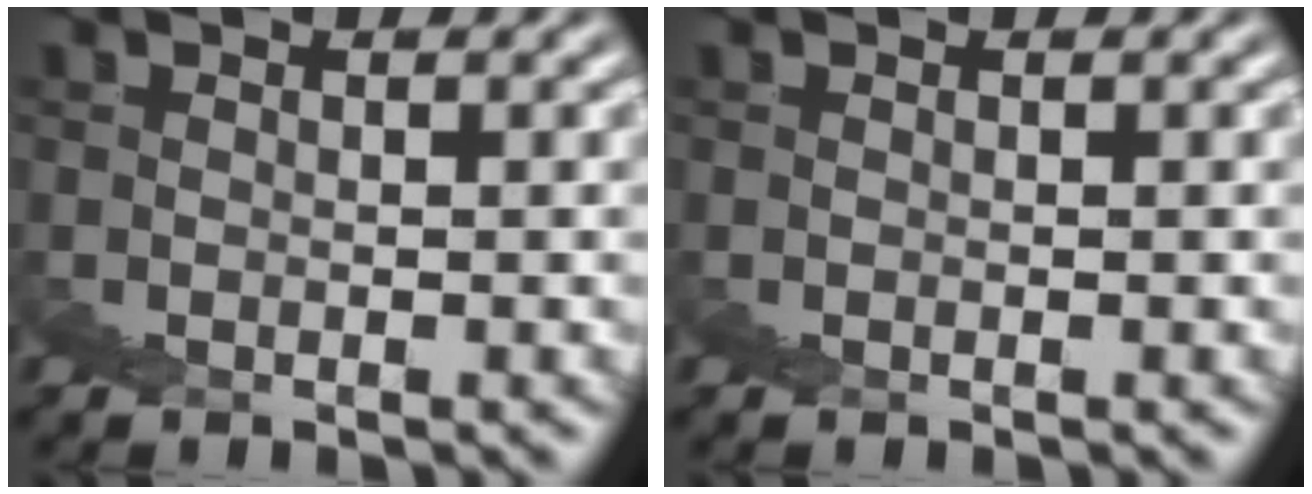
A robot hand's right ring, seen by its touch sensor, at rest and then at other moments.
{"total": 0.0}